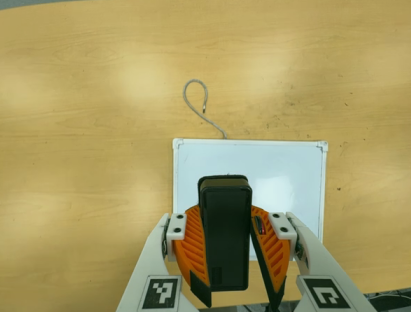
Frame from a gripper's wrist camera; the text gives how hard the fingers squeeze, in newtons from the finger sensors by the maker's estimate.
{"total": 10.2, "left": 10.0, "right": 10.4}